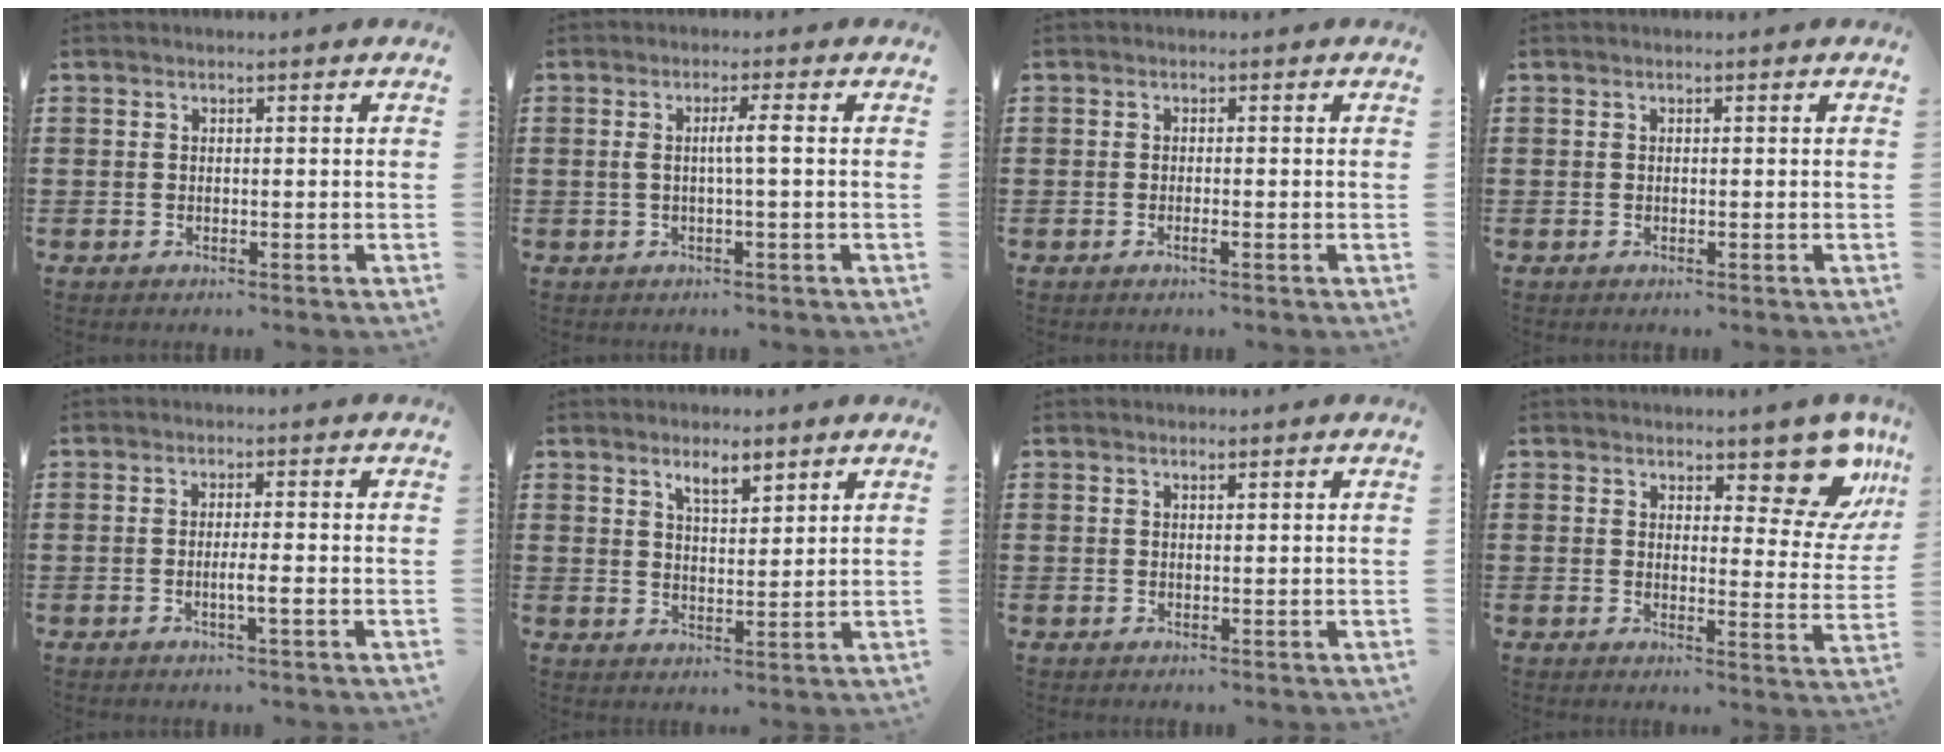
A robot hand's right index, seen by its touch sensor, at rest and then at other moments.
{"total": 2.9, "force": [-0.1, -0.1, 2.8], "torque": [-0.055, -0.002, -0.006]}
{"total": 0.9, "force": [-0.5, -0.1, 0.7], "torque": [-0.012, -0.004, -0.009]}
{"total": 0.0}
{"total": 2.5, "force": [-0.8, 0.0, 2.4], "torque": [-0.041, -0.003, -0.017]}
{"total": 3.6, "force": [2.8, 1.0, 2.0], "torque": [-0.037, 0.001, 0.049]}
{"total": 0.6, "force": [0.4, 0.1, 0.3], "torque": [-0.007, 0.000, 0.009]}
{"total": 10.3, "force": [7.6, 3.6, 5.9], "torque": [-0.081, -0.041, 0.132]}